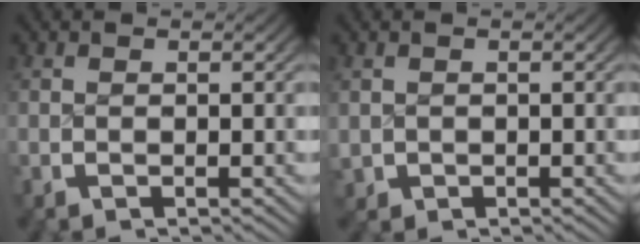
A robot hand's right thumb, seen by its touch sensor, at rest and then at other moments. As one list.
[{"total": 1.3, "force": [0.0, 1.3, 0.1], "torque": [-0.005, -0.010, 0.008]}]